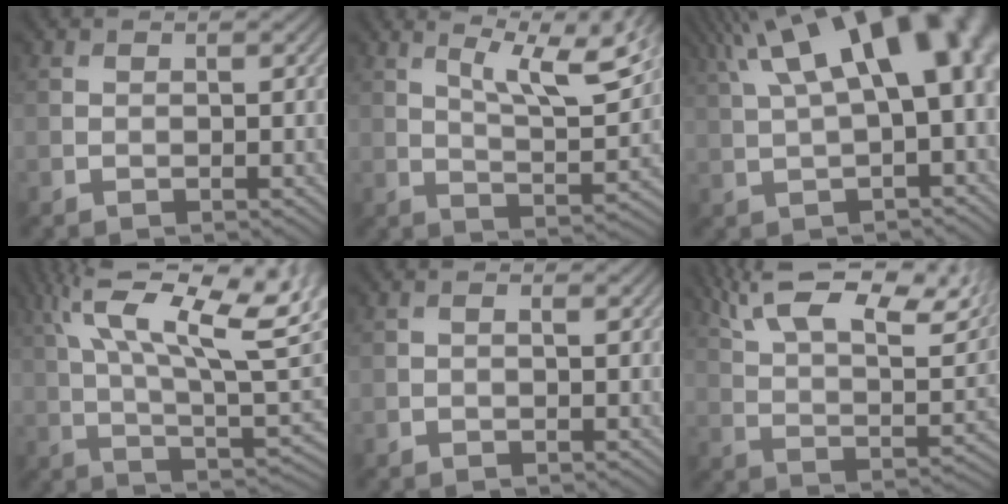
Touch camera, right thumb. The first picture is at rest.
{"total": 11.0, "force": [5.9, 3.0, 8.8], "torque": [-0.143, 0.001, 0.096]}
{"total": 15.2, "force": [5.1, 5.7, 13.1], "torque": [-0.200, 0.037, 0.089]}
{"total": 18.0, "force": [8.0, 6.1, 14.9], "torque": [-0.264, 0.035, 0.134]}
{"total": 0.7, "force": [0.2, 0.1, 0.6], "torque": [-0.010, 0.000, 0.002]}
{"total": 17.4, "force": [11.4, 5.5, 11.9], "torque": [-0.231, 0.022, 0.189]}